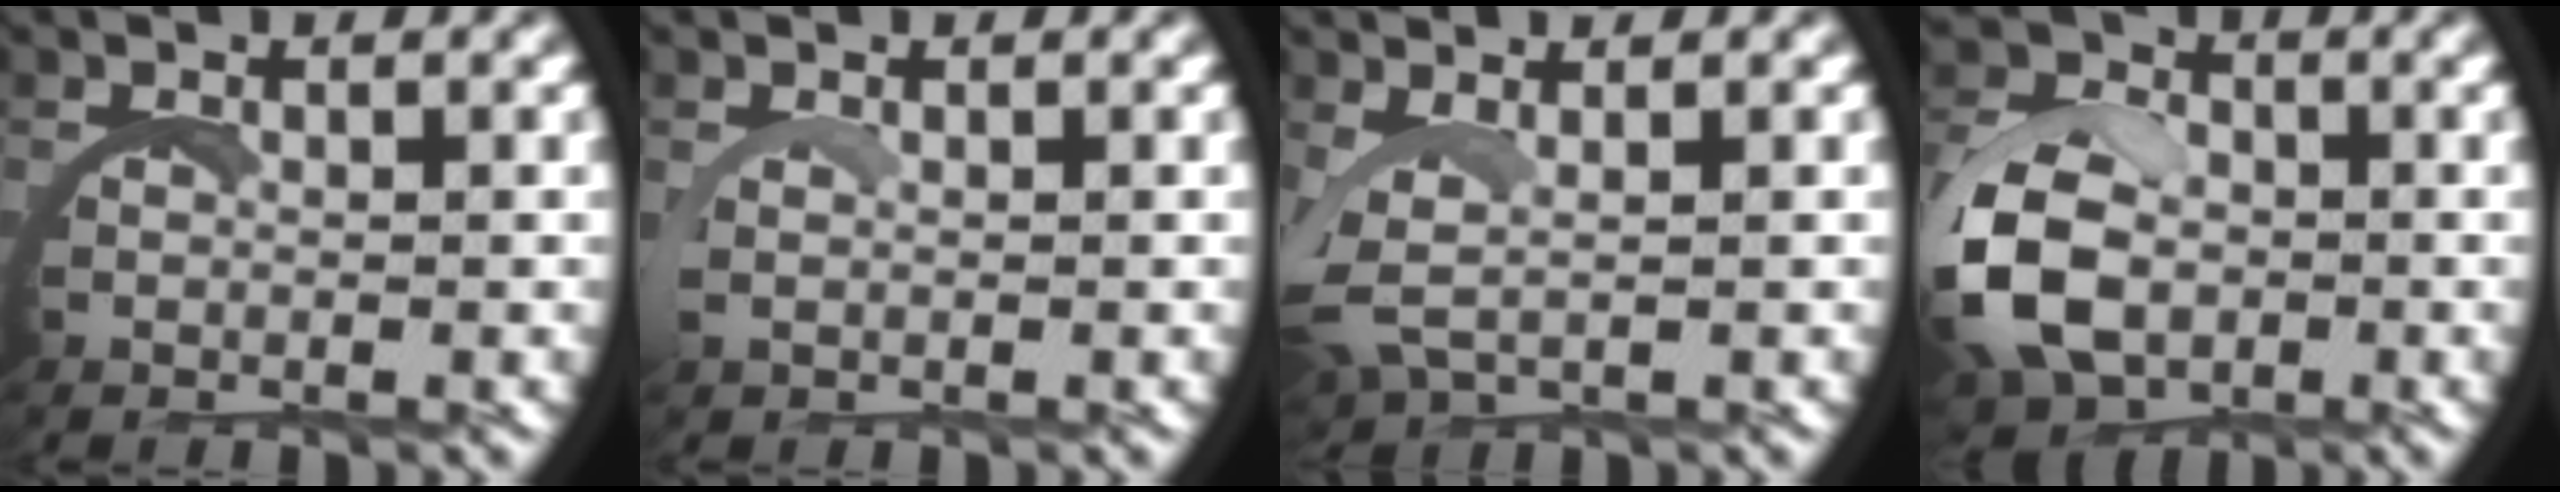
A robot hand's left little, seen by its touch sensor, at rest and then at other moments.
{"total": 0.8, "force": [0.8, -0.1, 0.3], "torque": [-0.014, -0.003, 0.013]}
{"total": 2.8, "force": [1.3, 1.5, 2.0], "torque": [-0.077, -0.019, 0.032]}
{"total": 6.6, "force": [-0.6, 4.9, 4.3], "torque": [-0.108, -0.015, -0.008]}